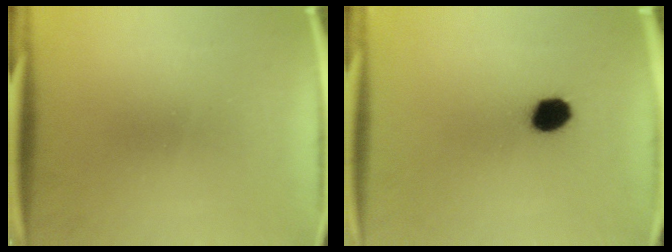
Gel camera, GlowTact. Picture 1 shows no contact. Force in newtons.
{"total": 6.1}